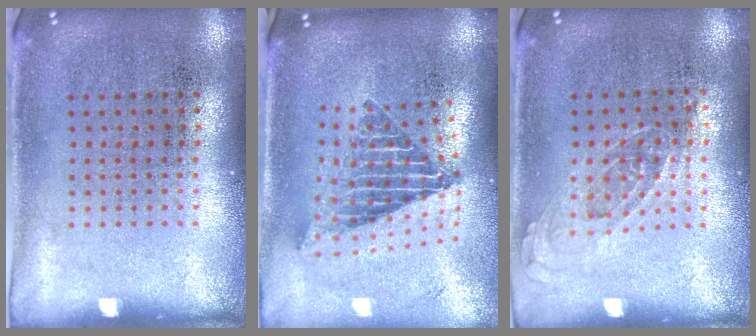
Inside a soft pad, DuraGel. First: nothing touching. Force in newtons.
{"total": 2.3, "press": 1.6, "slide": 1.7}
{"total": 0.7, "press": 0.7, "slide": 0.3}